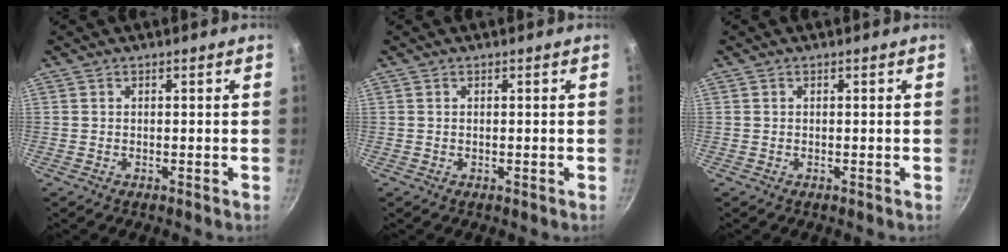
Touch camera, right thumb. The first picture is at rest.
{"total": 0.0}
{"total": 0.0}